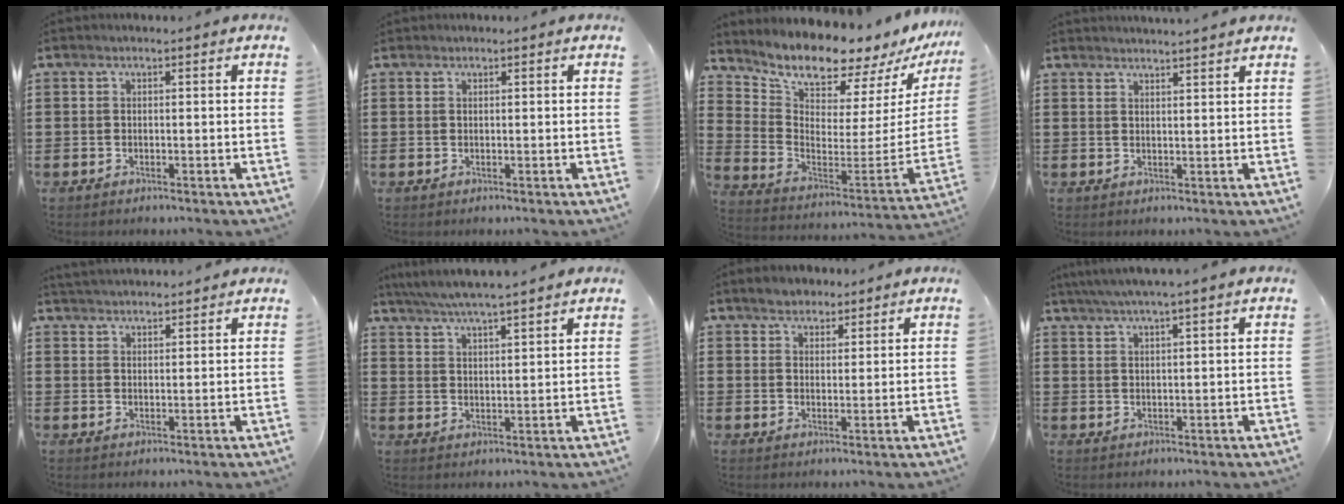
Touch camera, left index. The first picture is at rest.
{"total": 0.5, "force": [0.5, 0.1, 0.0], "torque": [-0.003, 0.000, 0.011]}
{"total": 8.4, "force": [8.1, 1.1, 2.0], "torque": [-0.074, -0.084, 0.134]}
{"total": 2.2, "force": [2.1, -0.6, -0.1], "torque": [-0.004, -0.007, 0.040]}
{"total": 2.7, "force": [2.7, -0.1, -0.1], "torque": [-0.006, -0.005, 0.051]}
{"total": 4.7, "force": [4.4, -0.4, 1.5], "torque": [-0.045, -0.021, 0.076]}
{"total": 3.1, "force": [2.7, 1.5, 0.2], "torque": [-0.013, 0.007, 0.052]}
{"total": 3.4, "force": [2.9, -0.6, 1.6], "torque": [-0.039, -0.005, 0.051]}